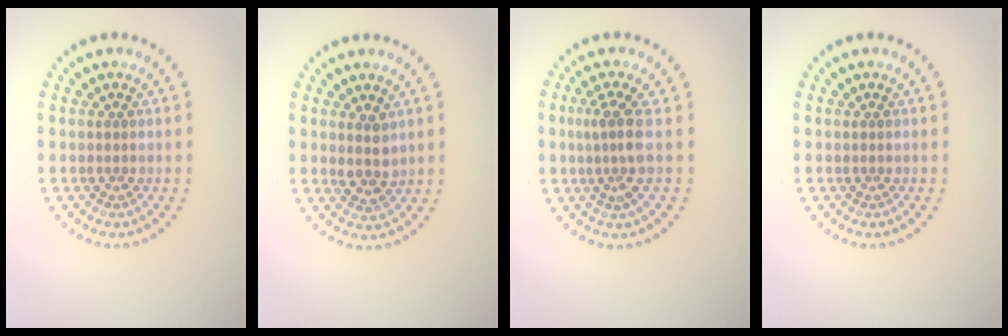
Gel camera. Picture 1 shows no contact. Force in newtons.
{"total": 2.0, "press": 1.7, "slide": 1.0}
{"total": 2.8, "press": 2.0, "slide": 1.9}
{"total": 0.0}